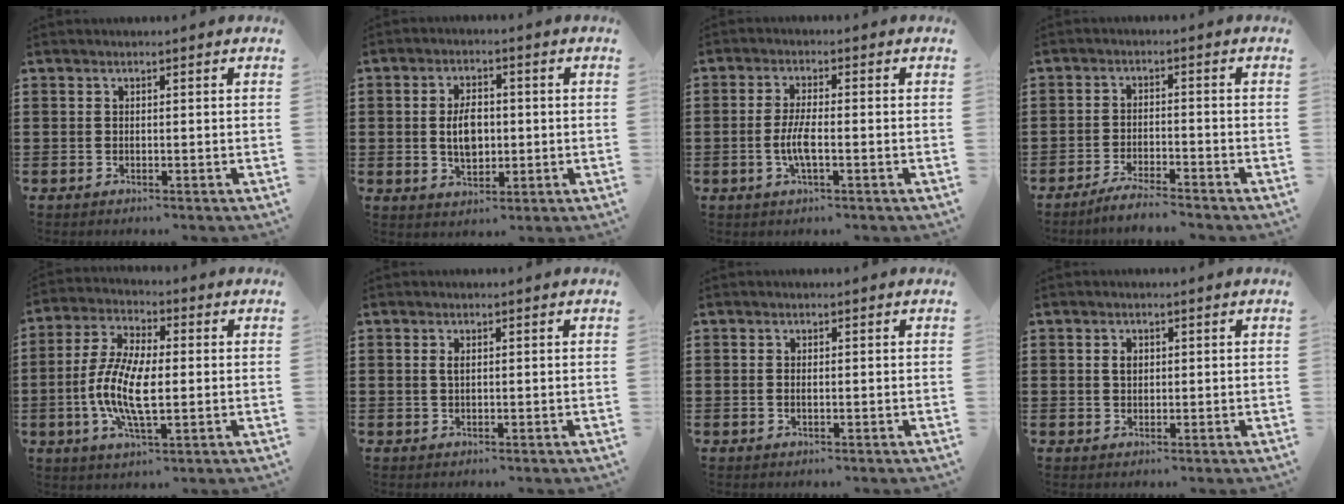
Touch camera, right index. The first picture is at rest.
{"total": 5.4, "force": [-0.1, 3.1, 4.4], "torque": [-0.071, 0.003, -0.006]}
{"total": 4.4, "force": [-1.0, 1.0, 4.2], "torque": [-0.094, -0.006, -0.026]}
{"total": 3.4, "force": [-3.3, -0.1, 1.0], "torque": [-0.019, 0.002, -0.066]}
{"total": 10.4, "force": [-1.5, 4.0, 9.5], "torque": [-0.210, -0.011, -0.032]}
{"total": 1.3, "force": [0.3, 0.5, 1.1], "torque": [-0.025, 0.004, 0.005]}
{"total": 0.7, "force": [-0.1, 0.2, 0.7], "torque": [-0.014, -0.001, -0.001]}
{"total": 1.7, "force": [0.4, 1.1, 1.2], "torque": [-0.025, 0.007, 0.007]}